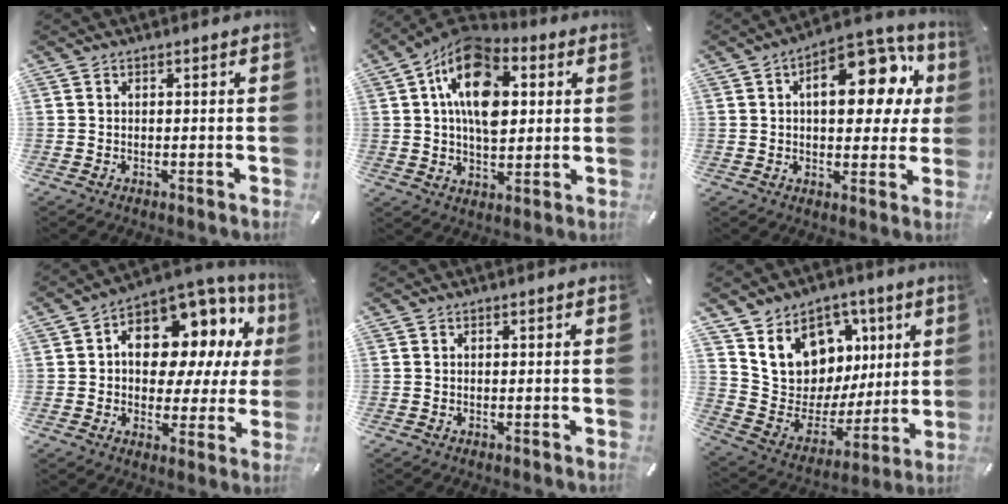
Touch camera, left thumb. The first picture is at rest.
{"total": 16.2, "force": [4.4, 10.3, 11.7], "torque": [-0.208, -0.009, 0.076]}
{"total": 17.8, "force": [5.5, 10.0, 13.7], "torque": [-0.177, -0.027, 0.090]}
{"total": 12.8, "force": [4.0, 9.0, 8.1], "torque": [-0.119, -0.039, 0.075]}
{"total": 0.0}
{"total": 12.8, "force": [5.6, 11.1, 3.2], "torque": [-0.053, -0.059, 0.115]}